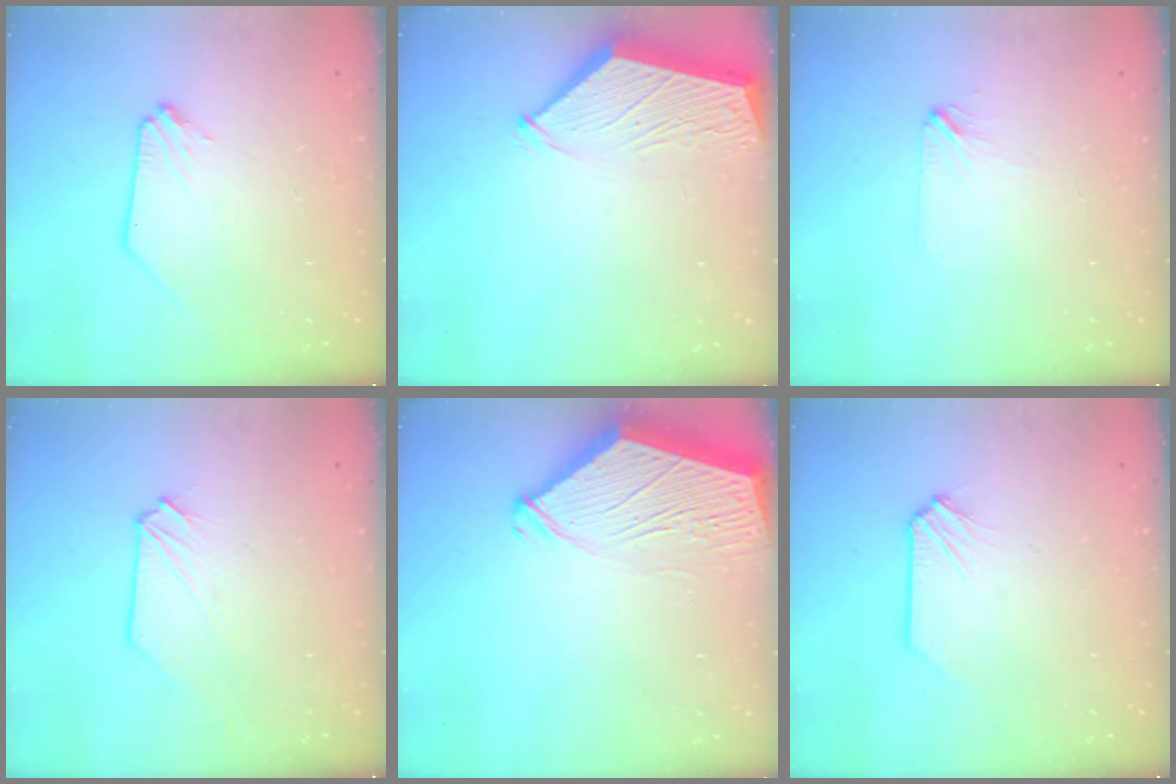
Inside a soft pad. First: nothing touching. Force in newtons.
{"total": 2.9, "press": 2.9, "slide": 0.4}
{"total": 1.8, "press": 1.7, "slide": 0.4}
{"total": 0.0}
{"total": 6.4, "press": 6.3, "slide": 0.8}
{"total": 0.0}